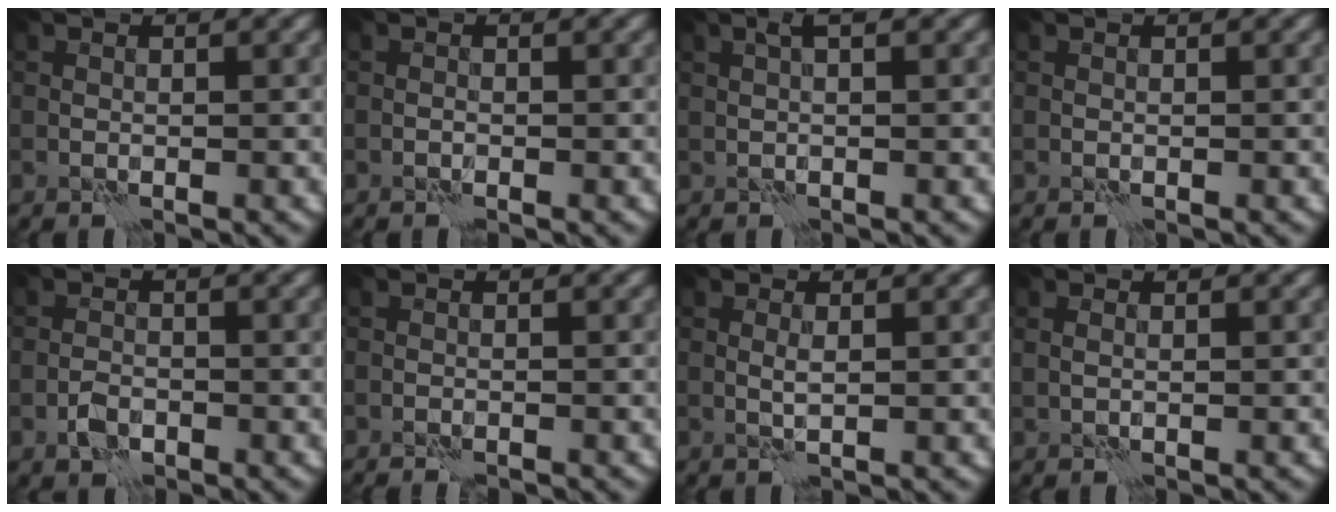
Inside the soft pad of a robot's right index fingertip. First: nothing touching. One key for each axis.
{"total": 0.0}
{"total": 1.4, "fx": 0.6, "fy": 0.2, "fz": 1.2, "tx": -0.024, "ty": 0.009, "tz": 0.012}
{"total": 0.0}
{"total": 1.8, "fx": -1.0, "fy": 1.1, "fz": 1.1, "tx": -0.019, "ty": 0.004, "tz": -0.023}
{"total": 1.3, "fx": -1.2, "fy": 0.2, "fz": 0.4, "tx": -0.004, "ty": 0.003, "tz": -0.019}
{"total": 0.8, "fx": 0.3, "fy": 0.1, "fz": 0.8, "tx": -0.018, "ty": 0.005, "tz": 0.003}
{"total": 0.6, "fx": 0.4, "fy": 0.2, "fz": 0.3, "tx": -0.010, "ty": 0.002, "tz": 0.005}